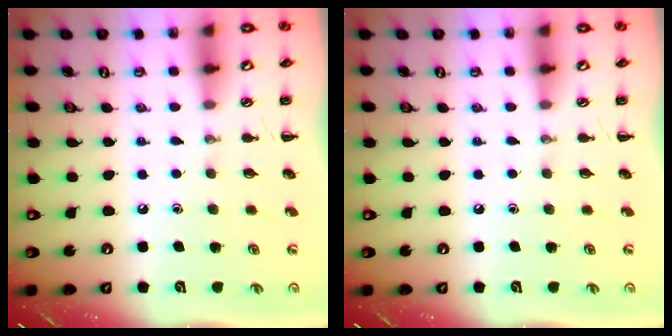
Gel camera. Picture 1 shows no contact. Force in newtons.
{"total": 0.0}